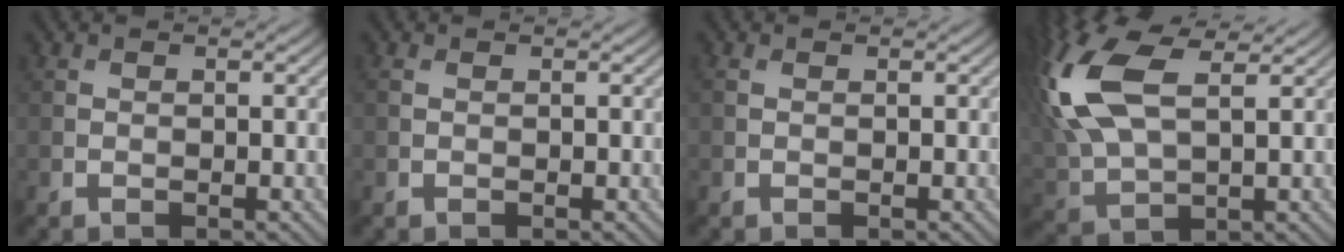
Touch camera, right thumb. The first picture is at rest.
{"total": 0.0}
{"total": 0.6, "force": [0.2, 0.3, 0.5], "torque": [-0.013, 0.003, 0.003]}
{"total": 14.8, "force": [5.1, 7.5, 11.7], "torque": [-0.305, 0.014, 0.101]}